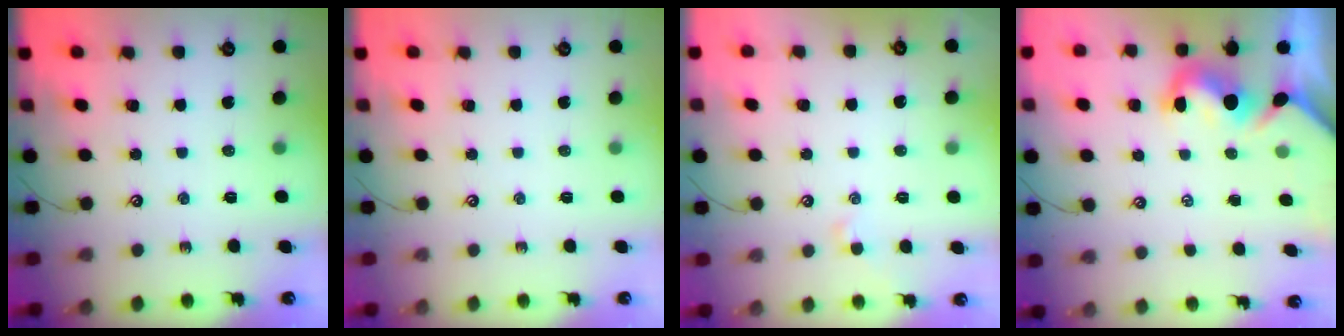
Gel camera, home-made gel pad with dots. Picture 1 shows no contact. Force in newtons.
{"total": 0.0}
{"total": 0.7, "press": 0.6, "slide": 0.4}
{"total": 2.0, "press": 1.8, "slide": 0.9}